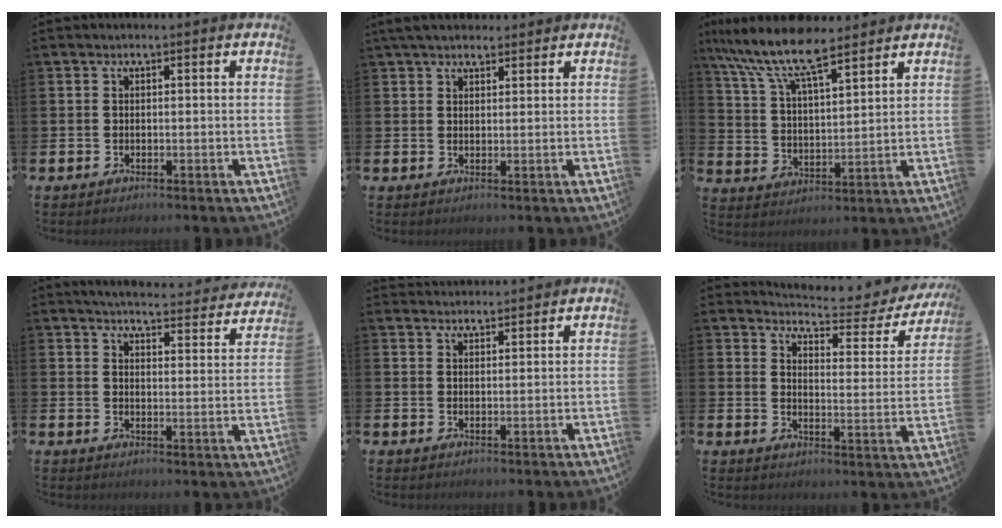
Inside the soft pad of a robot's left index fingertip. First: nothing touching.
{"total": 4.1, "force": [3.6, 1.5, 1.3], "torque": [-0.033, -0.005, 0.067]}
{"total": 10.3, "force": [8.5, 2.7, 5.1], "torque": [-0.125, -0.035, 0.151]}
{"total": 4.7, "force": [4.6, 0.4, 0.8], "torque": [-0.033, -0.039, 0.077]}
{"total": 2.6, "force": [2.6, 0.3, -0.2], "torque": [-0.002, -0.013, 0.048]}
{"total": 4.7, "force": [4.4, 0.6, 1.5], "torque": [-0.049, -0.037, 0.069]}